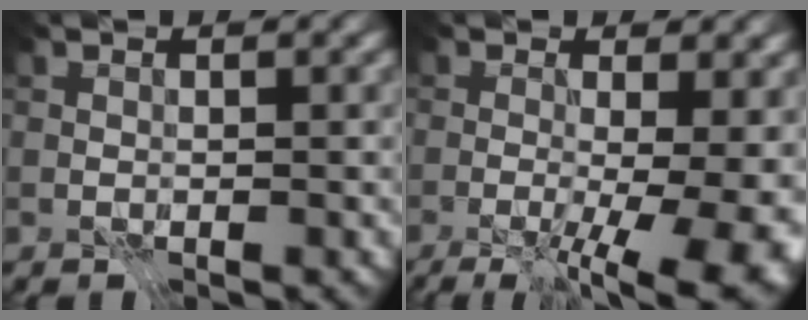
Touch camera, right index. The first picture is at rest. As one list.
[{"total": 10.9, "force": [-2.0, 3.9, 9.9], "torque": [-0.095, -0.016, -0.016]}]